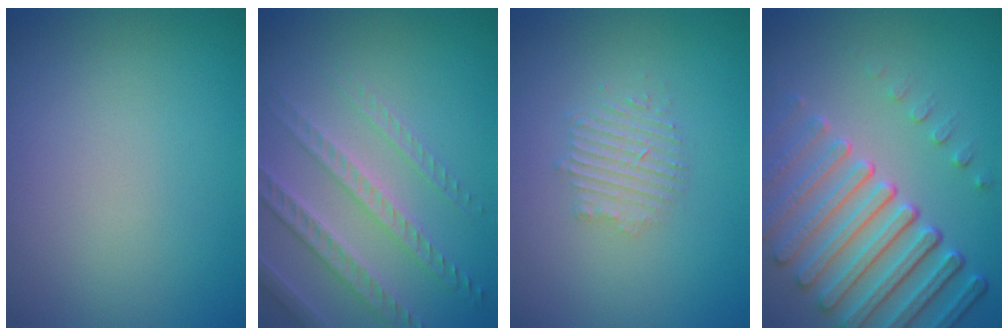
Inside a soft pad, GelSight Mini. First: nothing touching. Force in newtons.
{"total": 4.5, "press": 3.6, "slide": 2.7}
{"total": 2.1, "press": 2.1, "slide": 0.4}
{"total": 7.7, "press": 5.7, "slide": 5.2}